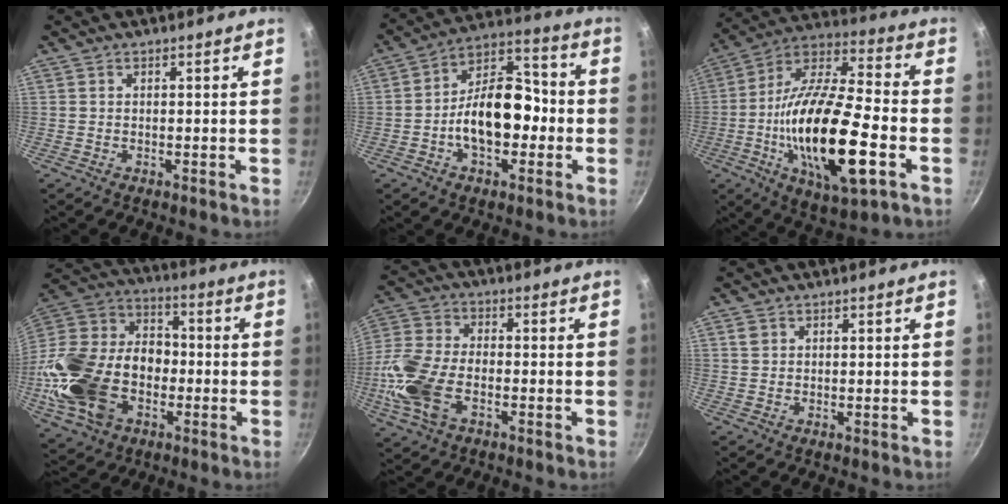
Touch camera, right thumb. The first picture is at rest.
{"total": 15.0, "force": [-2.8, 9.4, 11.4], "torque": [-0.141, 0.055, -0.058]}
{"total": 26.0, "force": [-6.3, 9.4, 23.3], "torque": [-0.417, 0.017, -0.115]}
{"total": 25.4, "force": [-6.6, 17.8, 16.9], "torque": [-0.318, 0.051, -0.116]}
{"total": 13.8, "force": [-4.0, 8.1, 10.5], "torque": [-0.221, 0.022, -0.089]}
{"total": 1.4, "force": [0.5, 1.1, 0.5], "torque": [-0.006, 0.002, 0.008]}